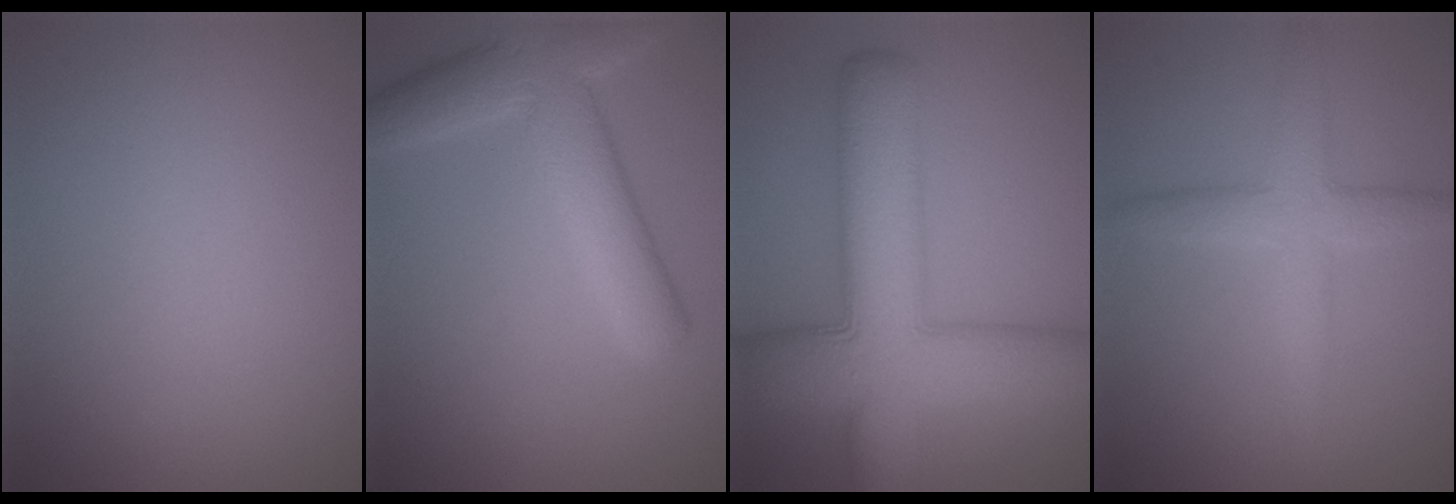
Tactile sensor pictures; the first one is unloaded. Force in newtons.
{"total": 6.2, "press": 6.2, "slide": 0.4}
{"total": 11.2, "press": 11.2, "slide": 0.2}
{"total": 4.0, "press": 4.0, "slide": 0.1}